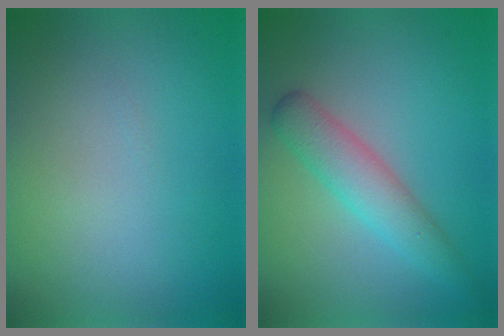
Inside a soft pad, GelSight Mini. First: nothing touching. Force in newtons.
{"total": 3.8, "press": 3.8, "slide": 0.1}